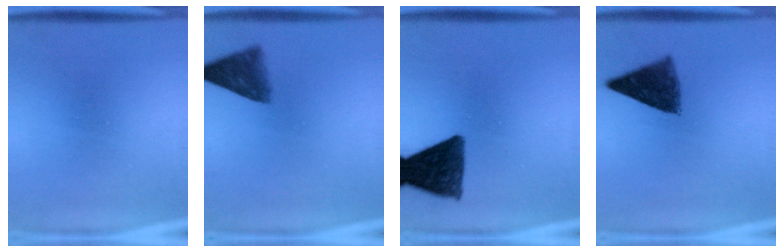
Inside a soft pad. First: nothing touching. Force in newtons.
{"total": 6.8}
{"total": 10.7}
{"total": 7.5}